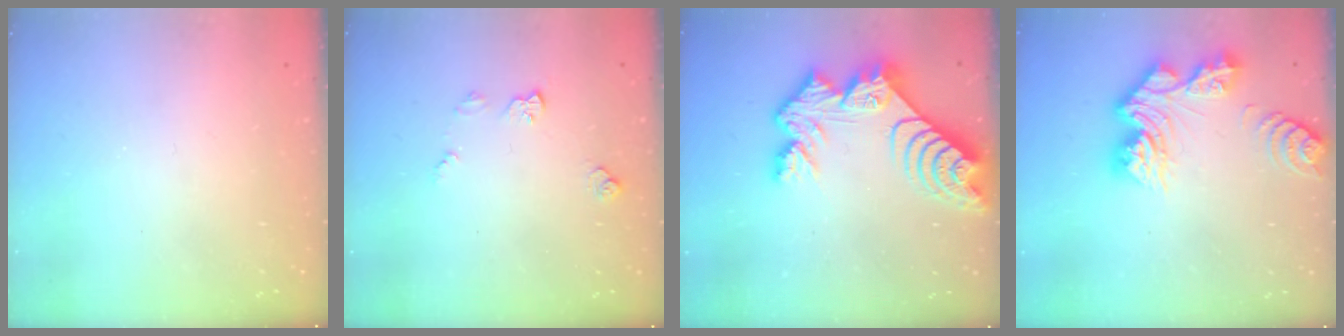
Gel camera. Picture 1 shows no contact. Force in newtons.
{"total": 7.9, "press": 7.9, "slide": 0.6}
{"total": 13.8, "press": 13.8, "slide": 1.3}
{"total": 13.3, "press": 13.3, "slide": 1.2}